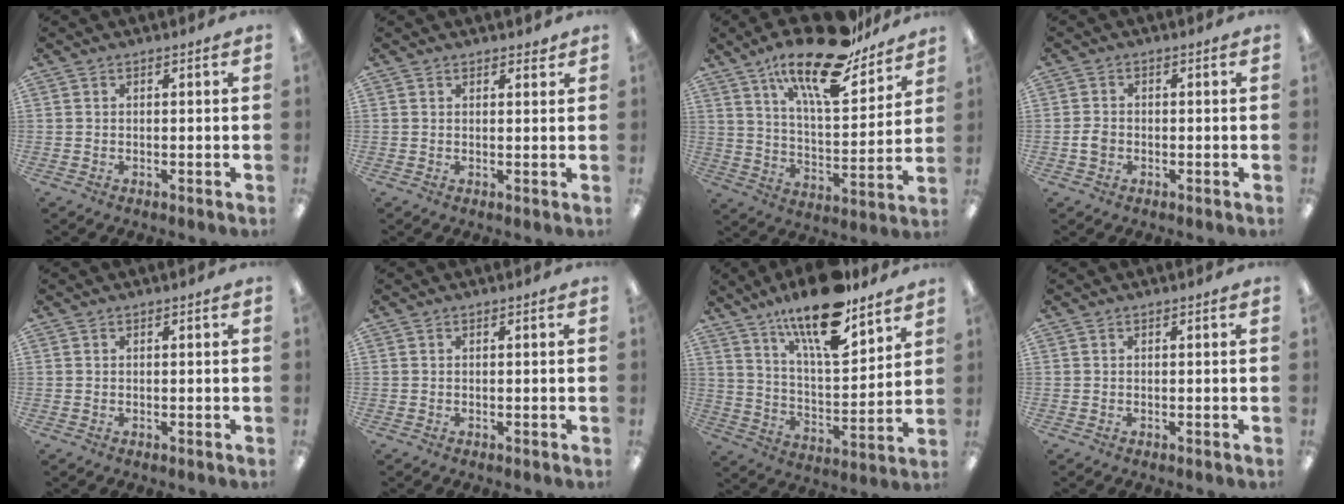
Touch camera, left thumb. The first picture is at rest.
{"total": 1.6, "force": [1.4, 0.7, 0.4], "torque": [0.000, -0.004, 0.024]}
{"total": 21.3, "force": [15.4, 6.8, 13.0], "torque": [-0.213, -0.096, 0.257]}
{"total": 2.5, "force": [-0.6, 2.0, 1.4], "torque": [-0.023, 0.005, -0.011]}
{"total": 0.0}
{"total": 0.0}
{"total": 18.1, "force": [13.3, 5.5, 11.1], "torque": [-0.190, -0.076, 0.221]}
{"total": 0.0}